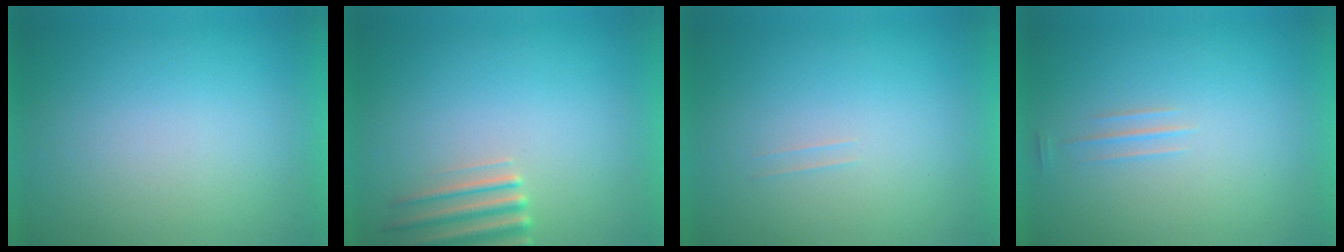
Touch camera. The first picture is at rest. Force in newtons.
{"total": 2.8}
{"total": 1.1}
{"total": 1.2}